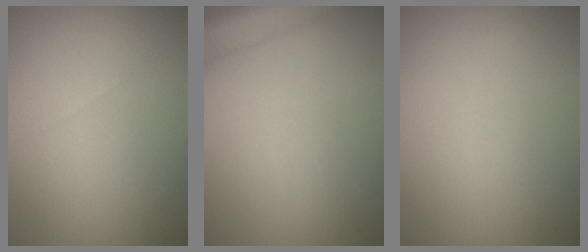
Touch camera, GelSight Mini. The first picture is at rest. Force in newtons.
{"total": 6.9, "press": 6.9, "slide": 0.4}
{"total": 0.0}